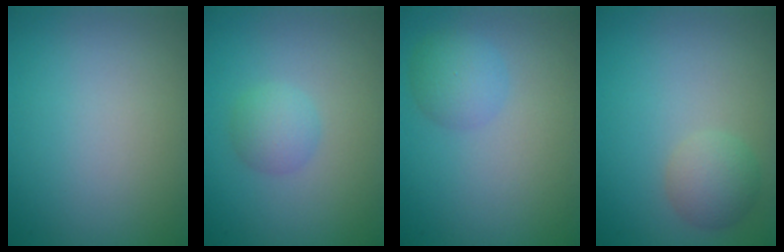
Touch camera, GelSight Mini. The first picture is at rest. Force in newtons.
{"total": 2.1, "press": 2.1, "slide": 0.0}
{"total": 2.5, "press": 2.5, "slide": 0.1}
{"total": 1.9, "press": 1.9, "slide": 0.1}